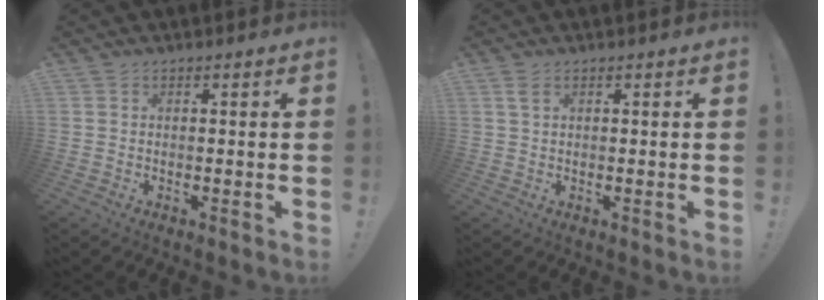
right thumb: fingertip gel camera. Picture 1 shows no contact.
{"total": 2.0, "force": [1.0, 0.9, 1.5], "torque": [-0.025, -0.002, 0.018]}